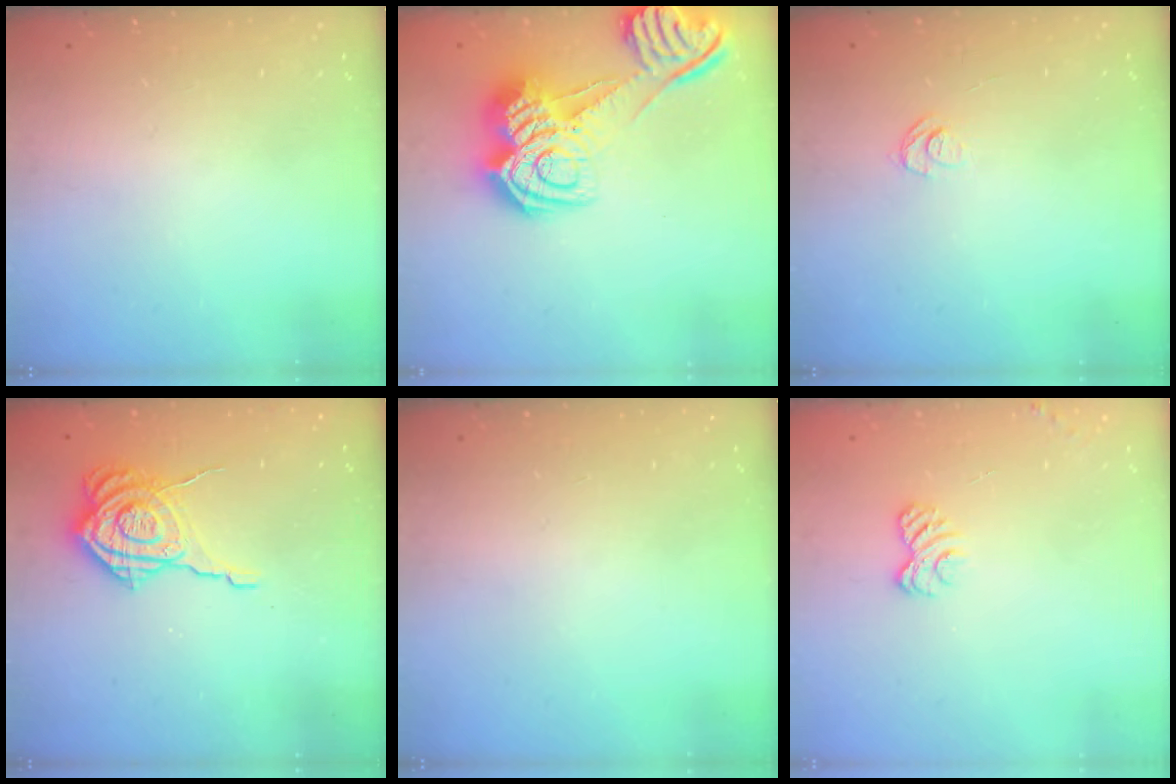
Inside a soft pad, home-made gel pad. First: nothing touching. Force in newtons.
{"total": 16.8, "press": 16.8, "slide": 0.9}
{"total": 6.2, "press": 6.2, "slide": 0.6}
{"total": 11.2, "press": 11.1, "slide": 1.2}
{"total": 0.0}
{"total": 2.8, "press": 2.5, "slide": 1.3}